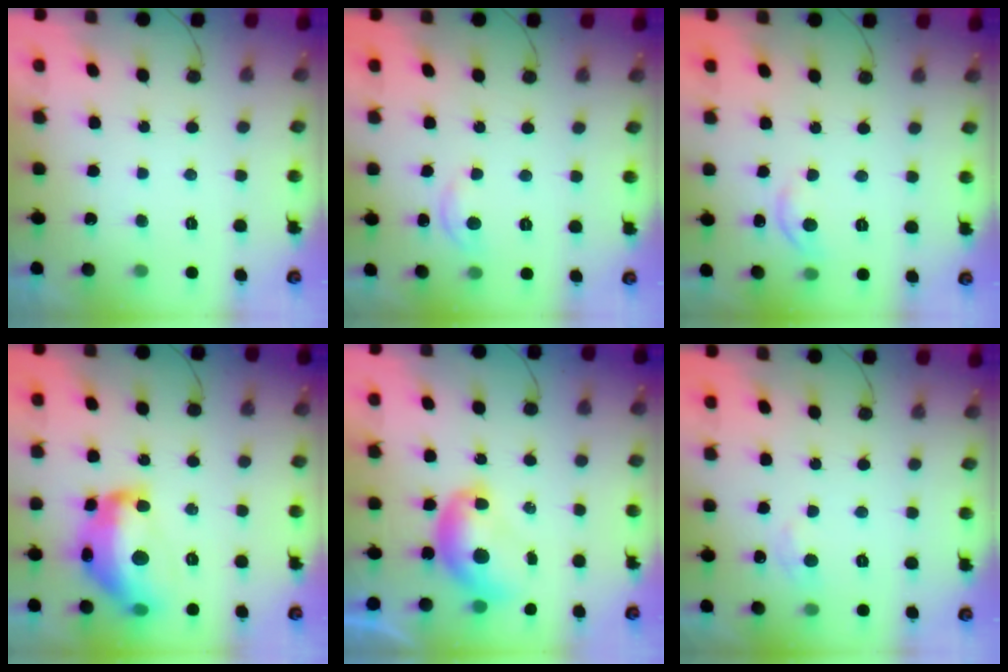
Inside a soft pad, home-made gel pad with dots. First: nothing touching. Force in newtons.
{"total": 2.8, "press": 2.8, "slide": 0.3}
{"total": 4.6, "press": 4.6, "slide": 0.7}
{"total": 18.8, "press": 18.8, "slide": 1.1}
{"total": 7.7, "press": 7.6, "slide": 1.4}
{"total": 4.4, "press": 4.4, "slide": 0.6}